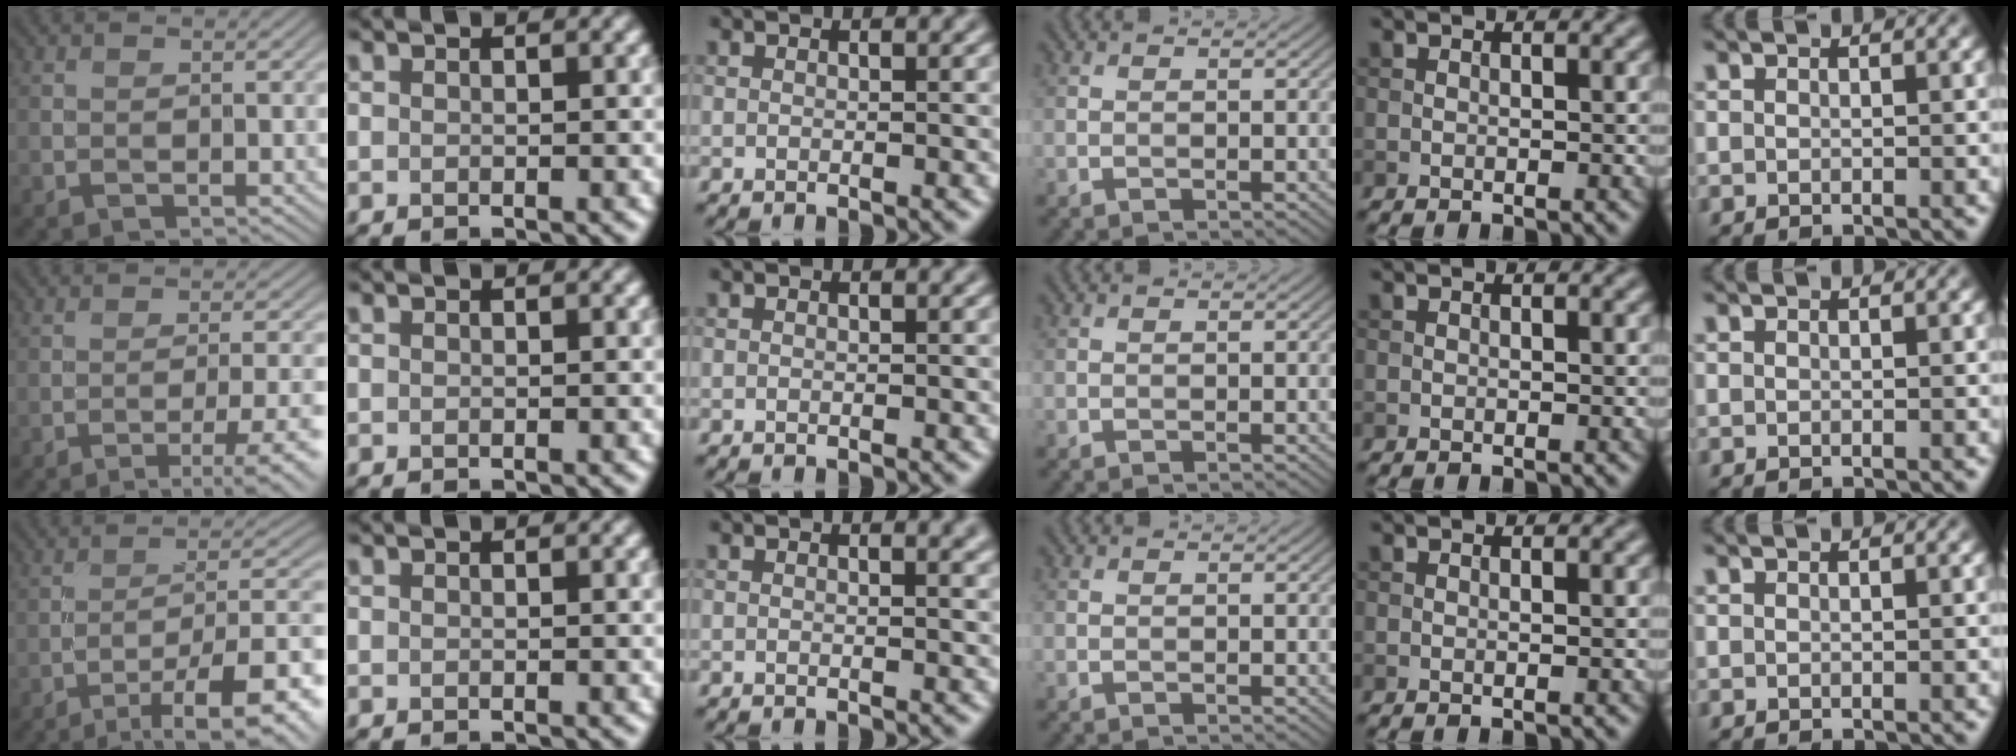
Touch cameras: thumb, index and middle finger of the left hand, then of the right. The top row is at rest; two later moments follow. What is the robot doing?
{"motion": "screw", "object": "dispenser bottle"}